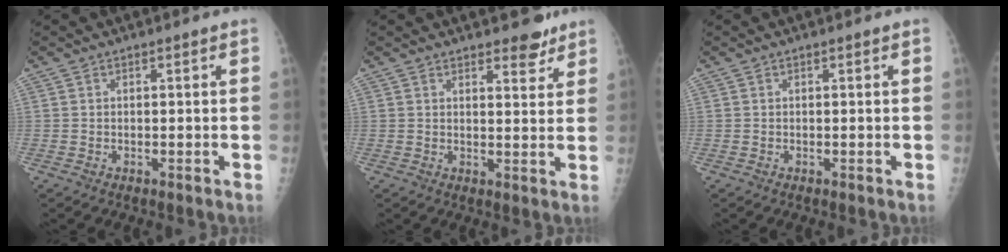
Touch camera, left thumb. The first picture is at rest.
{"total": 4.3, "force": [3.5, 1.8, 1.9], "torque": [-0.003, -0.023, 0.048]}
{"total": 0.0}